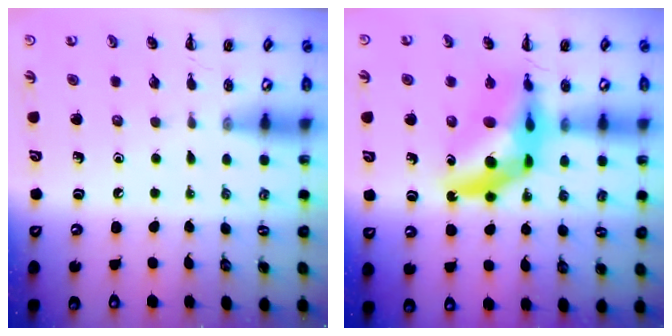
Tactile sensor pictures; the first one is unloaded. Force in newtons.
{"total": 11.9, "press": 11.3, "slide": 3.6}